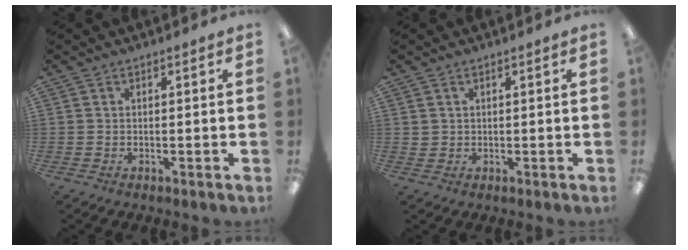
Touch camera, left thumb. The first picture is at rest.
{"total": 1.3, "force": [0.7, 1.1, 0.1], "torque": [-0.002, 0.002, 0.013]}